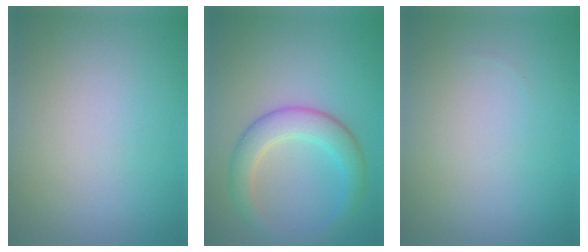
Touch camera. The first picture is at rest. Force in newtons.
{"total": 4.3, "press": 4.3, "slide": 0.1}
{"total": 0.0}